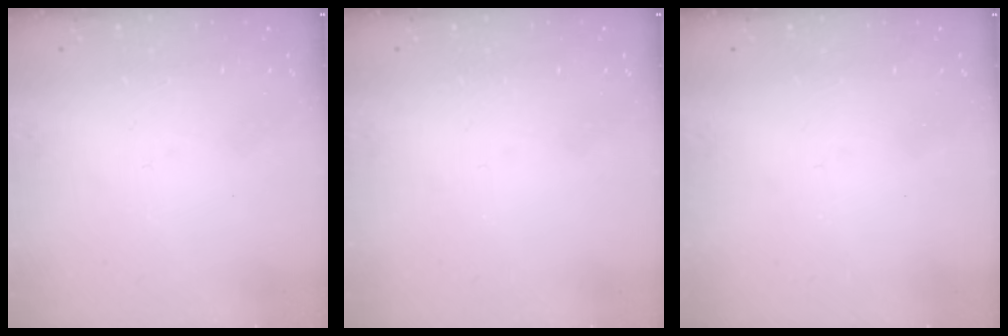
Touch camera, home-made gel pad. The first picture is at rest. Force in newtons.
{"total": 0.0}
{"total": 1.5, "press": 1.3, "slide": 0.9}